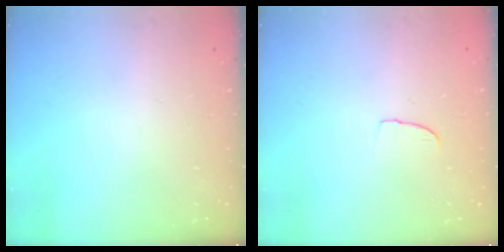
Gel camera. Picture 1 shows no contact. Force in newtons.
{"total": 3.3, "press": 3.3, "slide": 0.3}